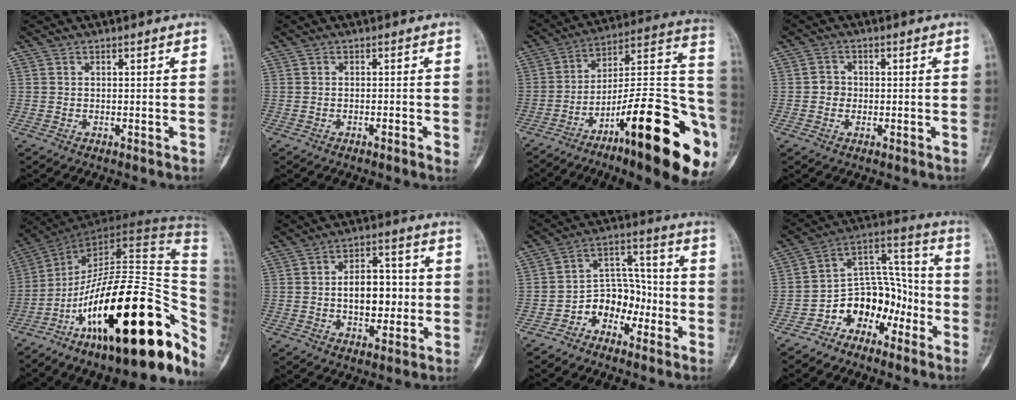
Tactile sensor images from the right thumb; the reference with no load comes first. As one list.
[{"total": 1.6, "force": [-0.7, 0.2, 1.5], "torque": [-0.027, -0.003, -0.013]}, {"total": 27.8, "force": [-12.5, 6.8, 23.9], "torque": [-0.270, 0.079, -0.188]}, {"total": 2.5, "force": [-0.3, 2.4, 0.8], "torque": [0.007, 0.011, -0.010]}, {"total": 34.7, "force": [-11.1, 13.6, 30.0], "torque": [-0.375, 0.075, -0.172]}, {"total": 11.0, "force": [-0.4, 6.8, 8.7], "torque": [-0.095, 0.019, -0.007]}, {"total": 9.9, "force": [-4.2, 7.2, 5.3], "torque": [-0.042, 0.066, -0.081]}, {"total": 13.4, "force": [-6.6, 9.4, 6.9], "torque": [-0.060, 0.099, -0.122]}]